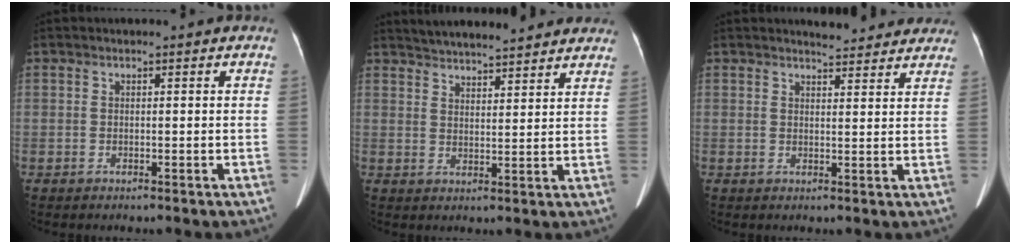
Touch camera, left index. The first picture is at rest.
{"total": 14.8, "force": [13.6, 2.7, 5.2], "torque": [-0.076, 0.031, 0.187]}
{"total": 7.0, "force": [6.6, 1.6, 1.6], "torque": [-0.011, 0.006, 0.067]}